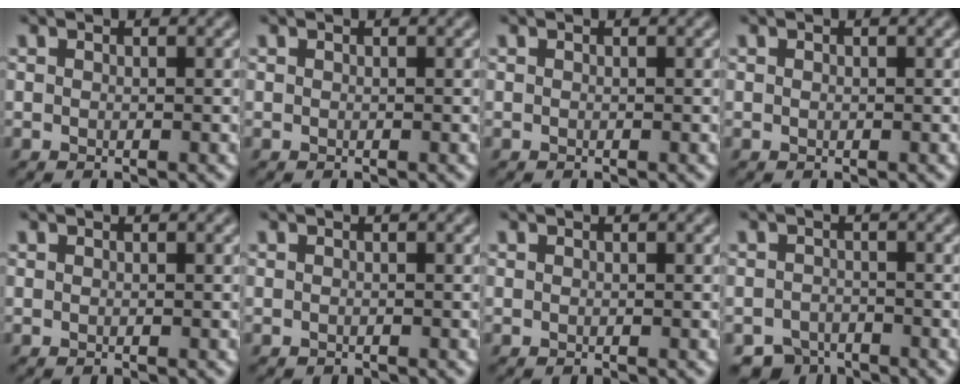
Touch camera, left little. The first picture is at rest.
{"total": 0.0}
{"total": 0.0}
{"total": 0.0}
{"total": 0.0}
{"total": 0.0}
{"total": 0.0}
{"total": 2.7, "force": [-2.3, 1.4, 0.2], "torque": [0.007, 0.005, -0.047]}